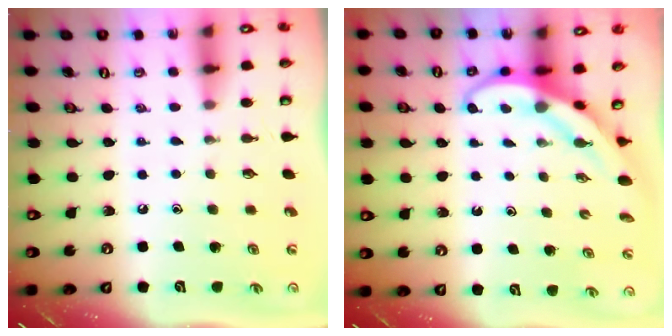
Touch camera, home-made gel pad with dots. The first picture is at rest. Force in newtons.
{"total": 3.9, "press": 3.9, "slide": 0.4}